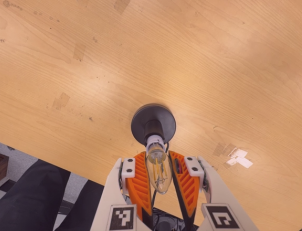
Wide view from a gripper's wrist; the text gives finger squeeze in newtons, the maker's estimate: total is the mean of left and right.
{"total": 13.4, "left": 12.6, "right": 14.2}